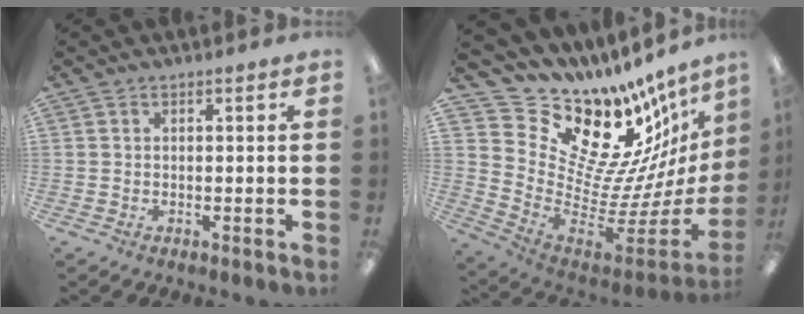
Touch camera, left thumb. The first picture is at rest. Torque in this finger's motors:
{"motor_torque": [1.42, -1.08, 1.34, -1.43, 0.05]}